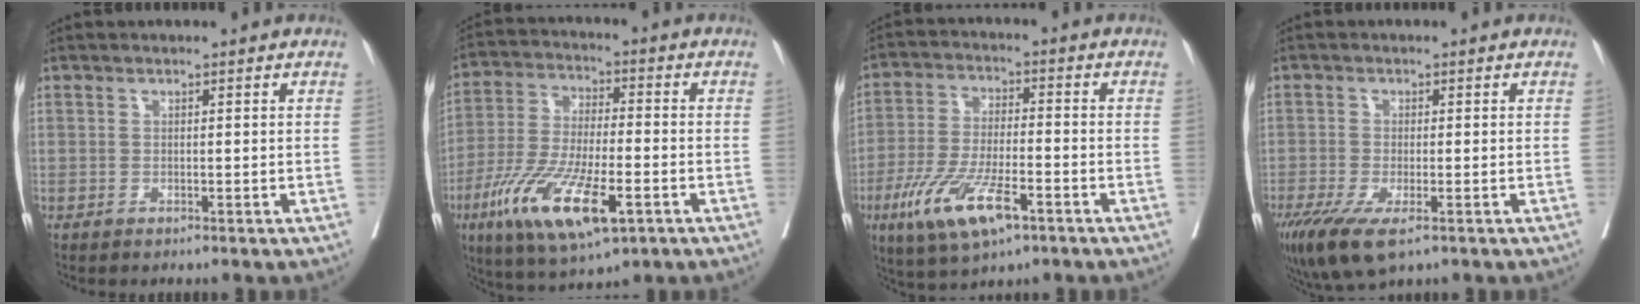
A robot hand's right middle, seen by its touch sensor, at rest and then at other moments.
{"total": 15.3, "force": [-6.7, 4.1, 13.1], "torque": [-0.262, -0.025, -0.111]}
{"total": 11.8, "force": [-5.8, 3.1, 9.8], "torque": [-0.202, -0.018, -0.099]}
{"total": 9.1, "force": [-5.5, 2.8, 6.7], "torque": [-0.119, -0.025, -0.092]}